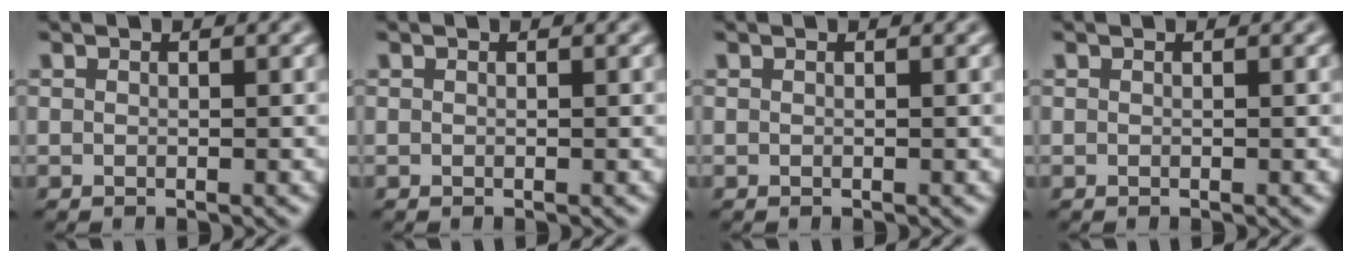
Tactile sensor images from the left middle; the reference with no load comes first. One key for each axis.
{"total": 0.0}
{"total": 0.0}
{"total": 0.0}